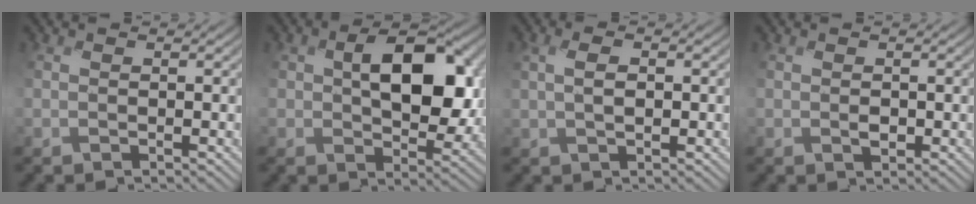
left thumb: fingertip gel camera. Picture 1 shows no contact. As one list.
[{"total": 10.4, "force": [1.6, 6.4, 8.1], "torque": [-0.132, -0.008, 0.029]}, {"total": 2.8, "force": [0.1, 1.2, 2.5], "torque": [-0.057, 0.003, 0.001]}, {"total": 1.1, "force": [-0.1, 0.8, 0.7], "torque": [-0.018, -0.004, -0.003]}]